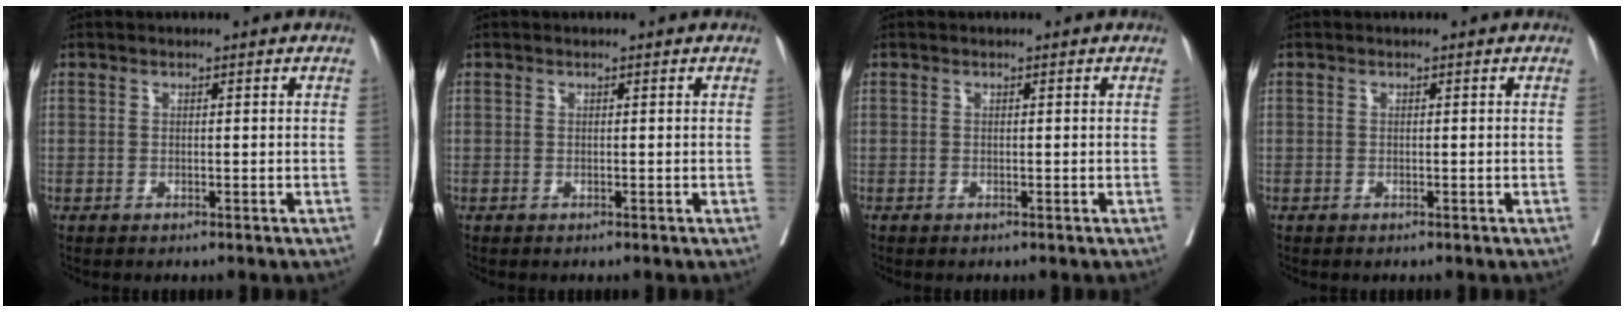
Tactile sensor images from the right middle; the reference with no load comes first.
{"total": 0.0}
{"total": 0.0}
{"total": 0.0}